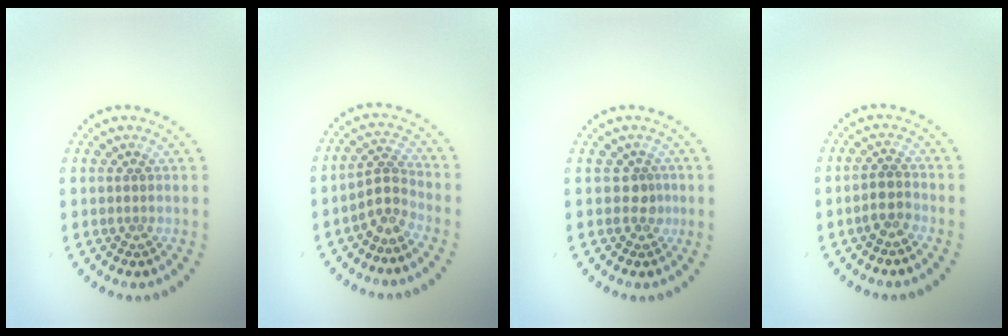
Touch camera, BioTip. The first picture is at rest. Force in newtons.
{"total": 2.6, "press": 1.8, "slide": 1.9}
{"total": 1.5, "press": 1.1, "slide": 1.0}
{"total": 1.7, "press": 1.4, "slide": 1.0}